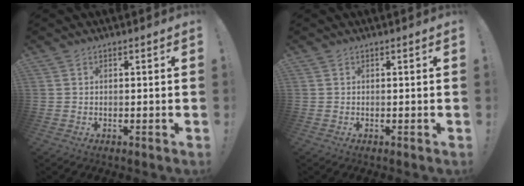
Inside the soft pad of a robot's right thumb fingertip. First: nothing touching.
{"total": 0.0}